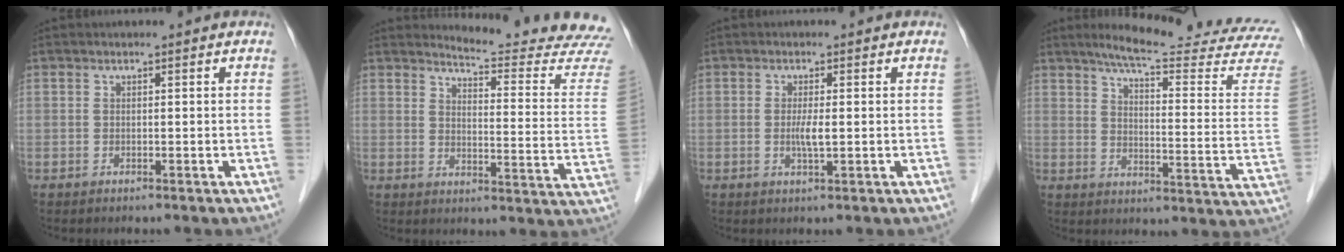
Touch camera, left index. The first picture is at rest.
{"total": 16.5, "force": [16.3, -1.3, 2.3], "torque": [-0.025, -0.140, 0.175]}
{"total": 2.2, "force": [0.0, 0.1, 2.2], "torque": [-0.047, -0.004, -0.001]}
{"total": 22.4, "force": [20.6, -0.3, 8.8], "torque": [-0.126, -0.102, 0.244]}